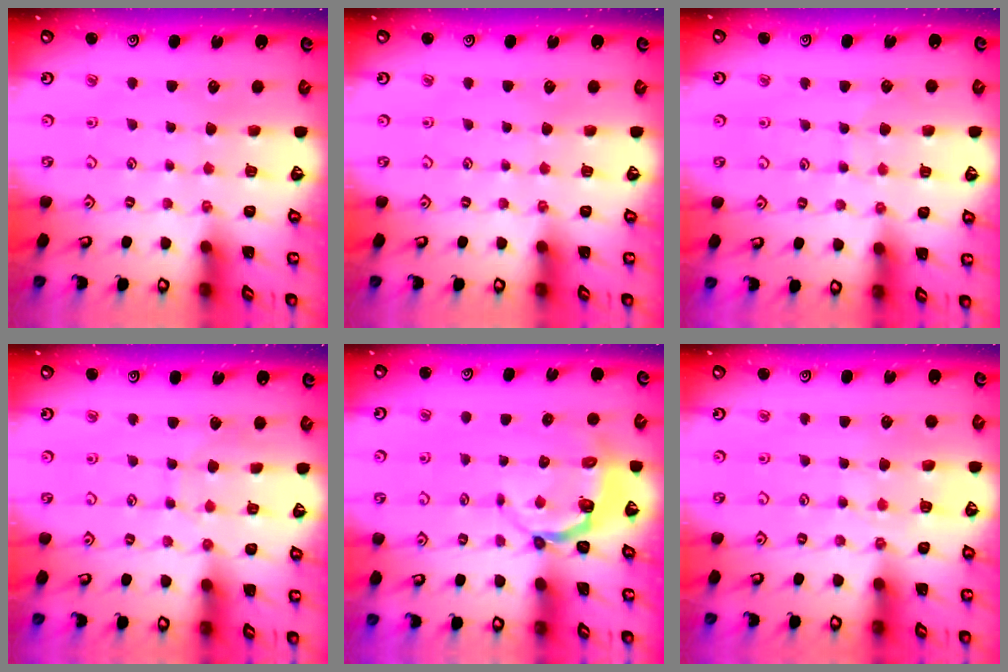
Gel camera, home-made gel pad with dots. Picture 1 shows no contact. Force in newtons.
{"total": 0.0}
{"total": 5.1, "press": 5.1, "slide": 0.5}
{"total": 4.7, "press": 4.7, "slide": 0.4}
{"total": 5.4, "press": 4.7, "slide": 2.7}
{"total": 5.5, "press": 5.5, "slide": 0.9}